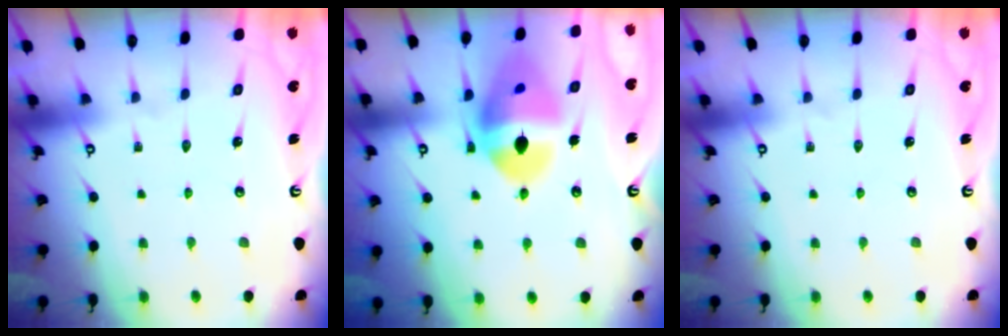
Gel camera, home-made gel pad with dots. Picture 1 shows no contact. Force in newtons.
{"total": 16.3, "press": 16.2, "slide": 1.9}
{"total": 0.0}